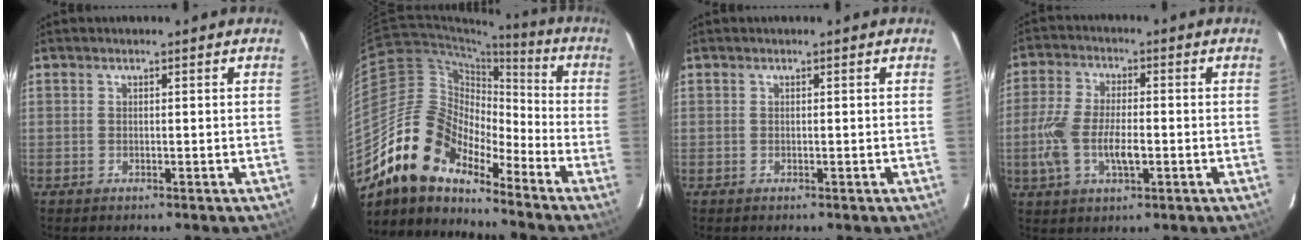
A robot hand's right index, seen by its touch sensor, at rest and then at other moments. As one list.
[{"total": 15.4, "force": [-12.6, 6.4, 6.3], "torque": [-0.114, 0.015, -0.245]}, {"total": 0.0}, {"total": 9.9, "force": [-2.3, 4.3, 8.6], "torque": [-0.187, -0.001, -0.044]}]